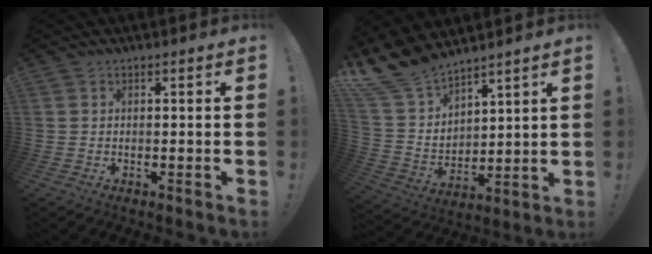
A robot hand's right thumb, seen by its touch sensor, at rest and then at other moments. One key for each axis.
{"total": 12.9, "fx": 11.2, "fy": 5.2, "fz": 3.7, "tx": -0.096, "ty": -0.088, "tz": 0.217}